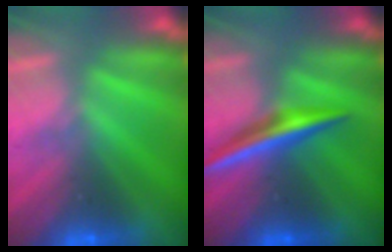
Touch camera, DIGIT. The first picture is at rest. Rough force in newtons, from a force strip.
{"total": 1.9}